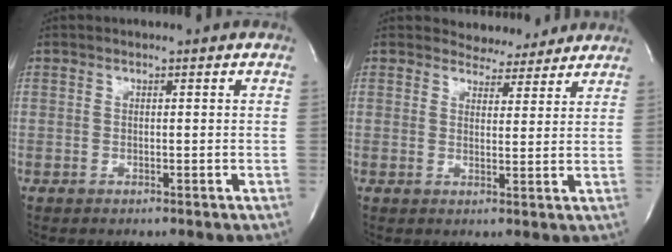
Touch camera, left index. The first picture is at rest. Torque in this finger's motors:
{"motor_torque": [0.40, -0.60, 0.17, -0.03]}